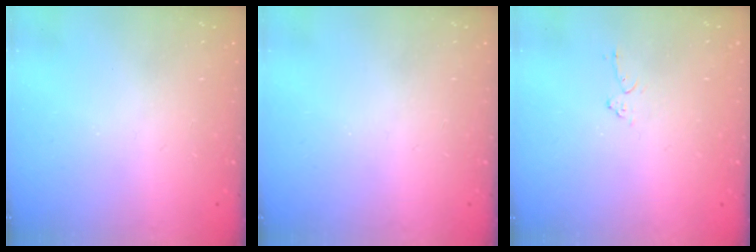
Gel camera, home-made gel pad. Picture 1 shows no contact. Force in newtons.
{"total": 0.0}
{"total": 4.0, "press": 4.0, "slide": 0.4}